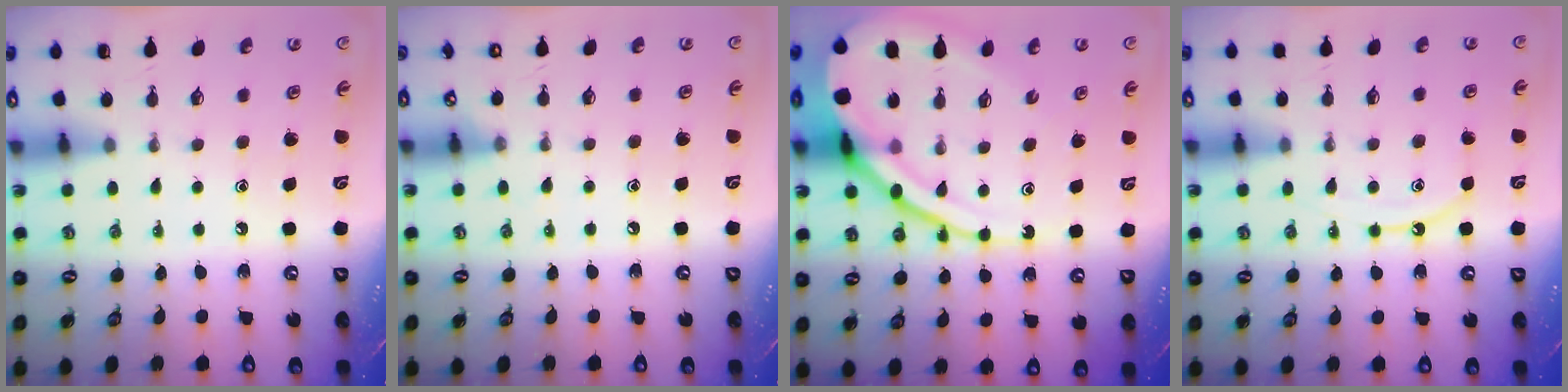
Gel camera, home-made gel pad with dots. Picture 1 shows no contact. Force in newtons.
{"total": 4.0, "press": 3.9, "slide": 0.5}
{"total": 19.1, "press": 18.9, "slide": 2.0}
{"total": 8.2, "press": 8.1, "slide": 0.9}